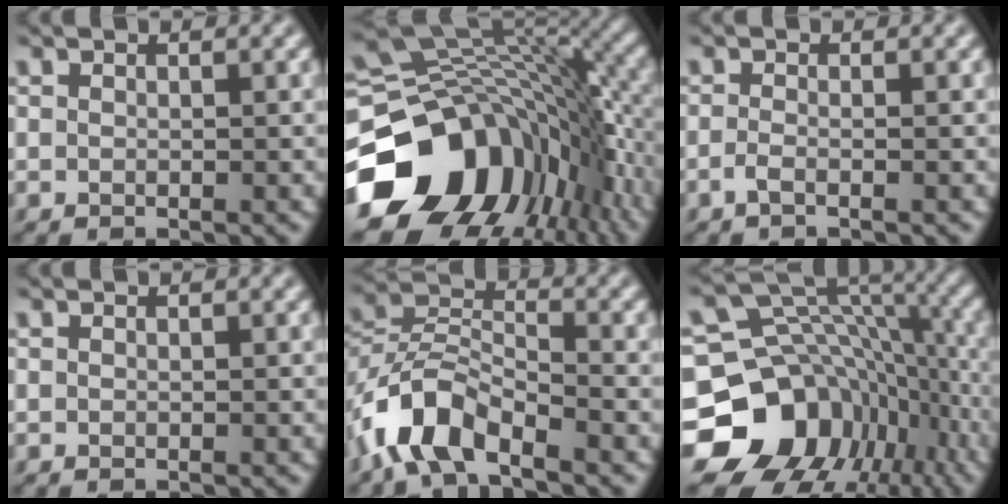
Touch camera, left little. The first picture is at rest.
{"total": 16.2, "force": [-6.8, 11.8, 8.8], "torque": [-0.175, -0.024, -0.103]}
{"total": 1.1, "force": [-0.7, 0.1, 0.8], "torque": [-0.020, -0.002, -0.017]}
{"total": 0.0}
{"total": 6.1, "force": [-4.3, 2.5, 3.5], "torque": [-0.066, 0.006, -0.093]}
{"total": 15.2, "force": [-6.3, 12.2, 6.5], "torque": [-0.139, 0.001, -0.098]}